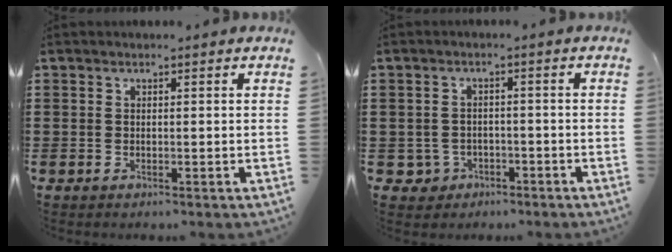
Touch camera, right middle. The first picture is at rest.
{"total": 2.7, "force": [-1.9, 1.8, 0.5], "torque": [-0.025, -0.001, -0.044]}